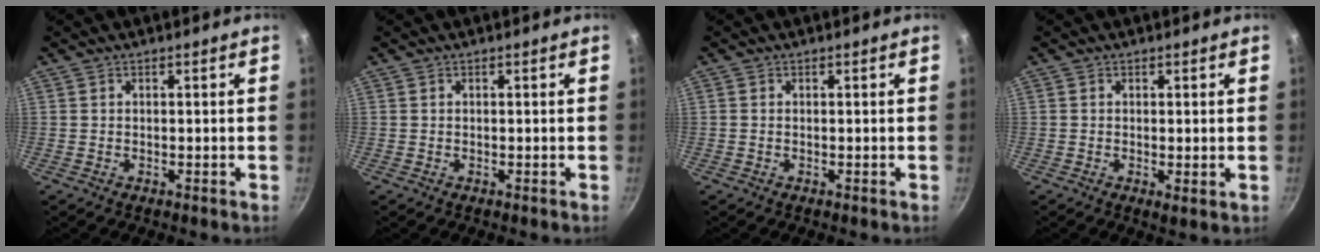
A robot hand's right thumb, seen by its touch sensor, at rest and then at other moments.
{"total": 0.0}
{"total": 0.0}
{"total": 1.7, "force": [0.0, 0.5, 1.7], "torque": [-0.029, -0.008, 0.000]}